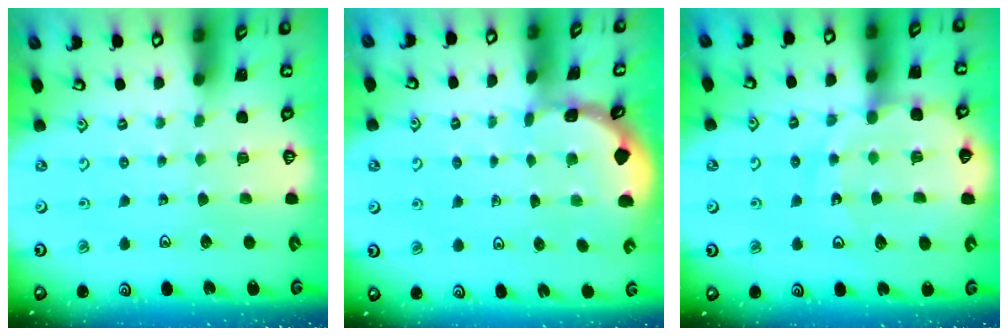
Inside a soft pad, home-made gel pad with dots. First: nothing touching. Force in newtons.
{"total": 0.7, "press": 0.7, "slide": 0.1}
{"total": 12.8, "press": 12.8, "slide": 1.4}